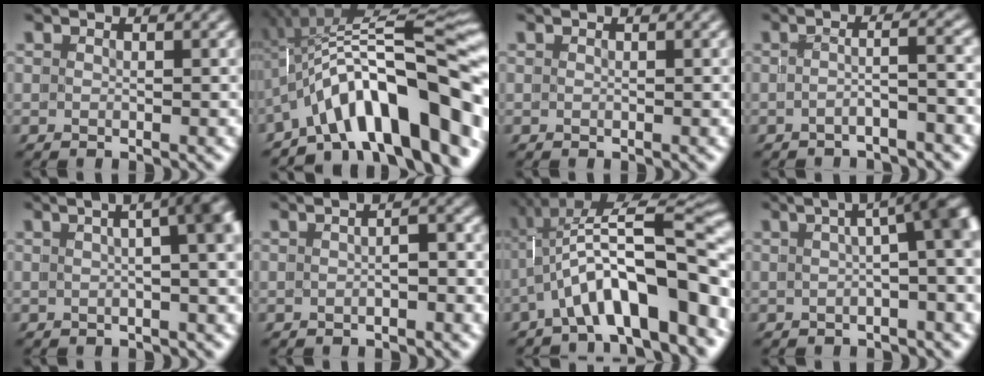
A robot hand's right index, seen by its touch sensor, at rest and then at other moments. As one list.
[{"total": 13.8, "force": [-1.8, 5.4, 12.6], "torque": [-0.203, 0.008, -0.023]}, {"total": 0.0}, {"total": 2.6, "force": [-1.9, -1.2, 1.3], "torque": [-0.015, -0.004, -0.028]}, {"total": 8.5, "force": [1.0, 3.4, 7.7], "torque": [-0.049, 0.052, -0.005]}, {"total": 1.5, "force": [-0.8, 0.7, 1.1], "torque": [-0.008, 0.004, -0.015]}, {"total": 9.4, "force": [-1.0, 2.9, 8.9], "torque": [-0.124, 0.011, -0.013]}, {"total": 5.8, "force": [0.1, 1.1, 5.7], "torque": [-0.050, 0.016, 0.000]}]